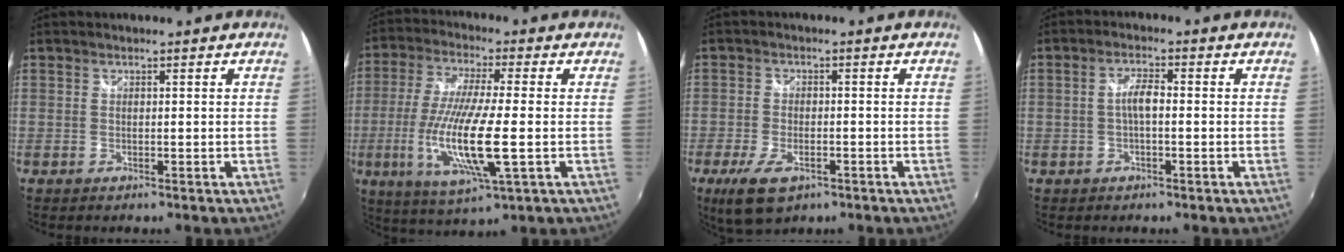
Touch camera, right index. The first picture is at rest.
{"total": 15.7, "force": [-3.4, 2.2, 15.1], "torque": [-0.306, -0.025, -0.059]}
{"total": 8.3, "force": [-4.6, 3.9, 5.7], "torque": [-0.134, -0.022, -0.081]}
{"total": 3.0, "force": [-0.5, 0.8, 2.9], "torque": [-0.057, 0.008, -0.009]}